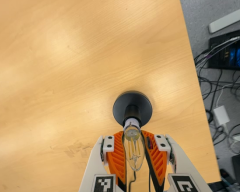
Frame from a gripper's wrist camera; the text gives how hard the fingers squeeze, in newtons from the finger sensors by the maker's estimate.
{"total": 18.0, "left": 17.9, "right": 18.1}